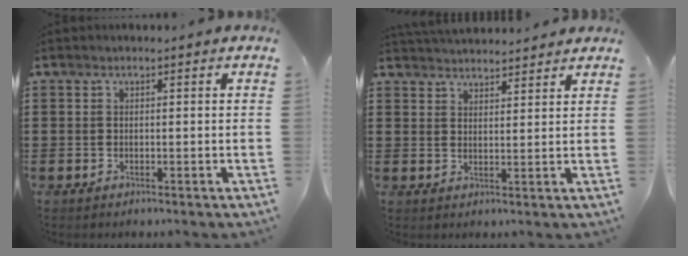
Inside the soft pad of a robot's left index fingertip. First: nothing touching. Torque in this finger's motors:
{"motor_torque": [1.00, -1.14, 0.23, 0.09]}